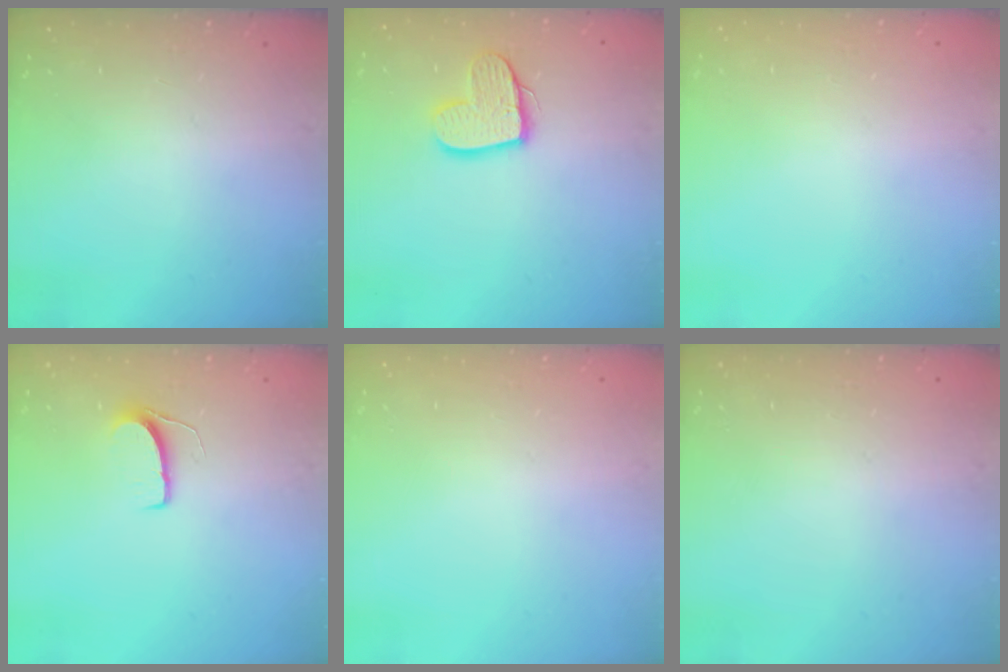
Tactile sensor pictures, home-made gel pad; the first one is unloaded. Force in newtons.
{"total": 11.9, "press": 11.8, "slide": 1.1}
{"total": 0.0}
{"total": 6.4, "press": 6.4, "slide": 0.6}
{"total": 0.0}
{"total": 0.0}